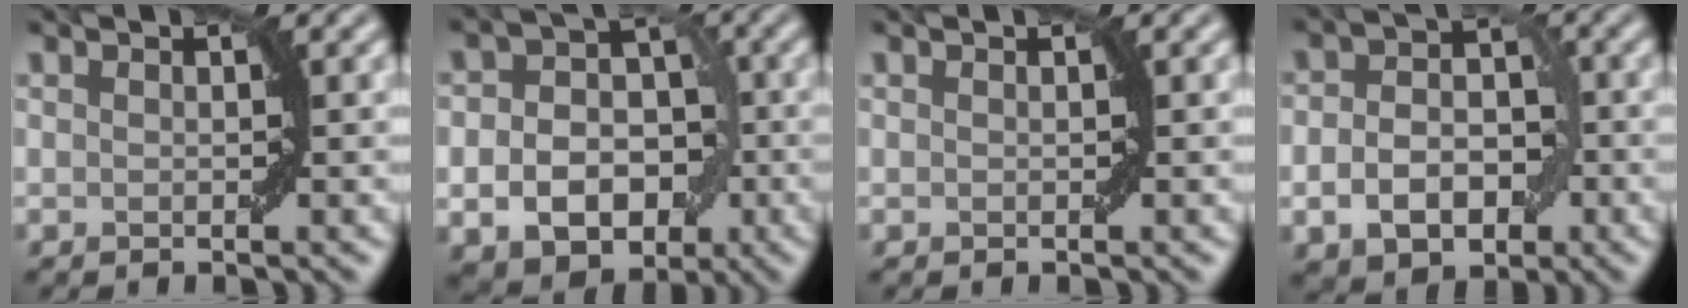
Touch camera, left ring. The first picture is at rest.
{"total": 9.6, "force": [-2.7, 7.2, 5.8], "torque": [-0.051, -0.017, -0.052]}
{"total": 0.0}
{"total": 6.1, "force": [-1.9, 4.3, 3.9], "torque": [-0.062, -0.003, -0.034]}